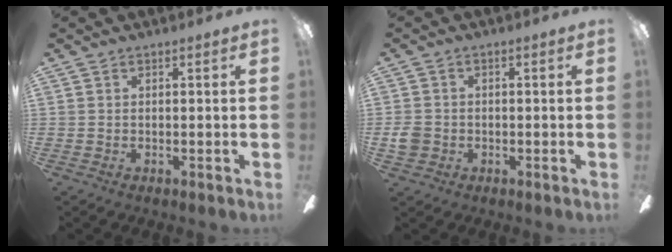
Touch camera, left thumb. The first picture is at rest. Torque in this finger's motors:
{"motor_torque": [-0.19, 0.19, 0.01, -0.02, 0.00]}